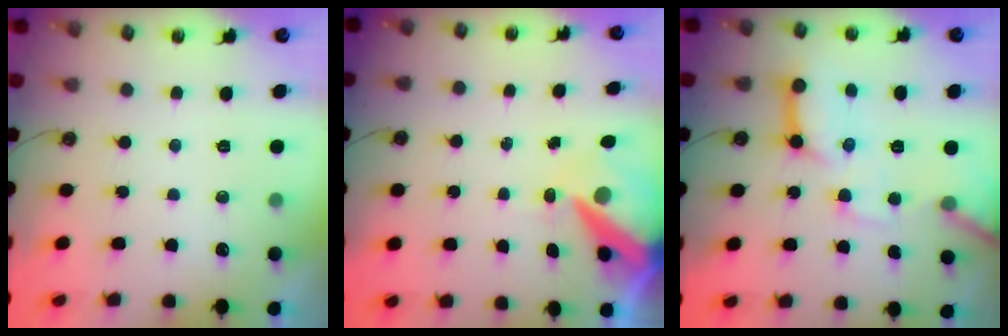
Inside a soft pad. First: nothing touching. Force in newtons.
{"total": 11.7, "press": 11.6, "slide": 1.3}
{"total": 14.8, "press": 14.8, "slide": 1.1}